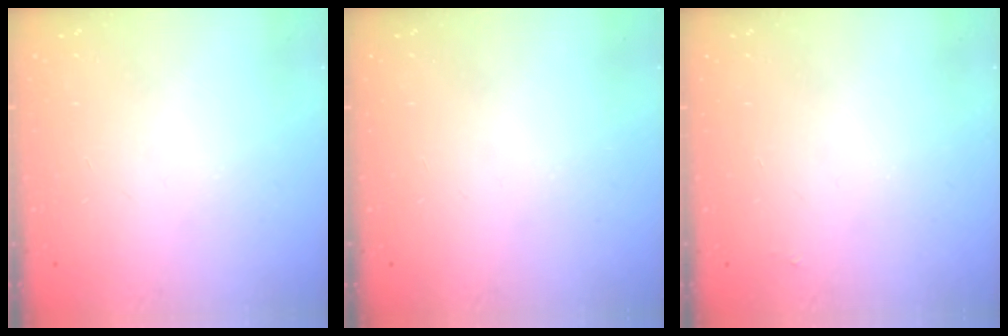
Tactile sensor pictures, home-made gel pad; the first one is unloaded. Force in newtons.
{"total": 0.0}
{"total": 1.9, "press": 1.9, "slide": 0.3}